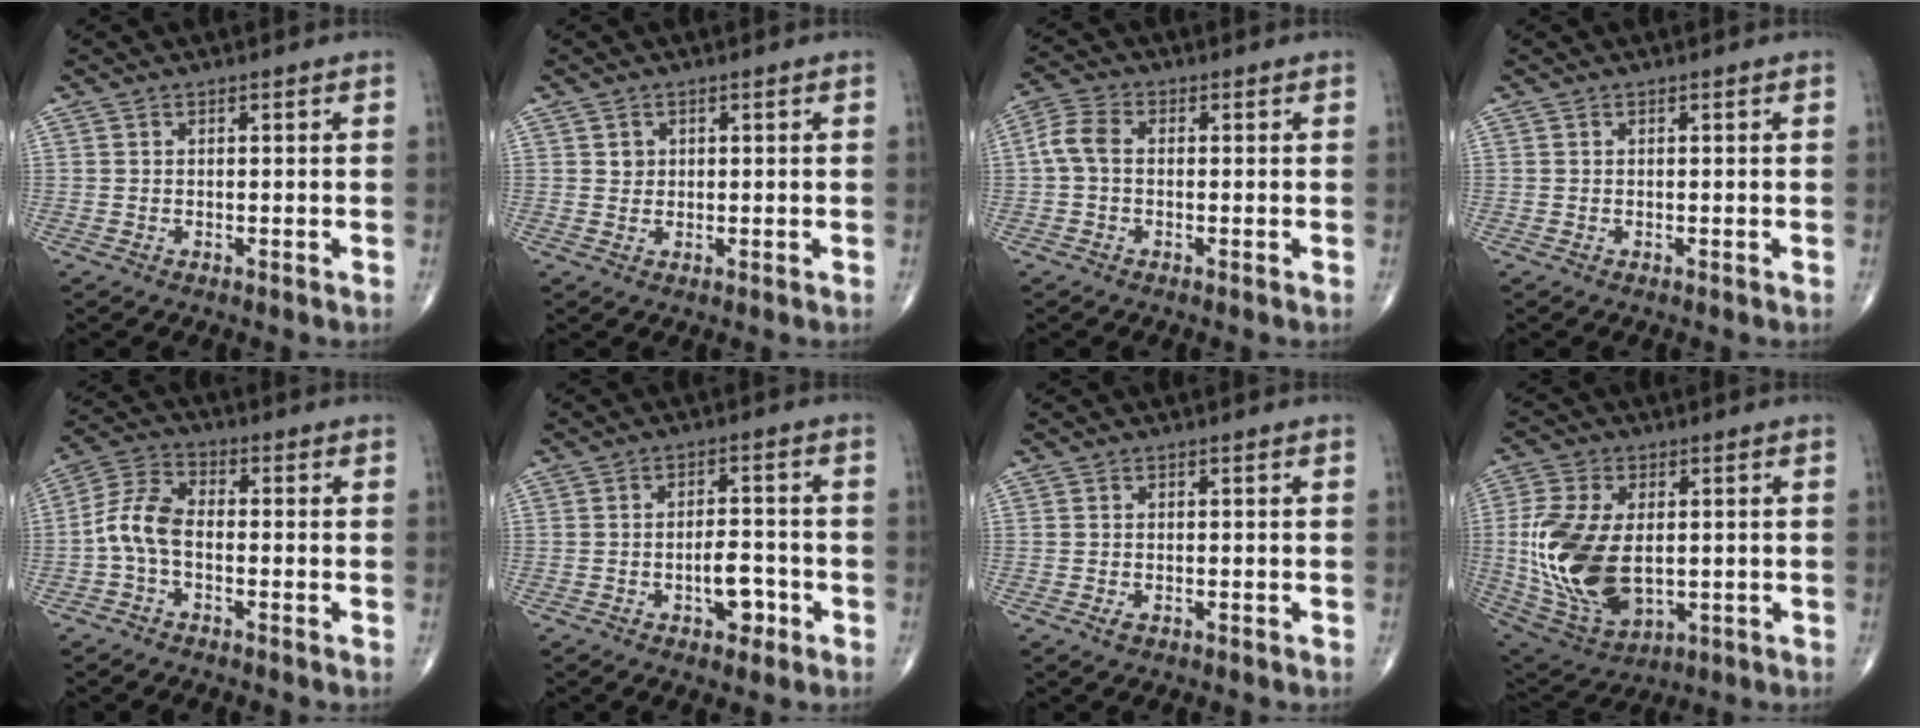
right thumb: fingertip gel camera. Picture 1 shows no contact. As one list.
[{"total": 1.5, "force": [0.5, 1.3, 0.4], "torque": [0.001, -0.001, 0.007]}, {"total": 4.8, "force": [-0.1, 3.2, 3.6], "torque": [-0.077, 0.014, -0.012]}, {"total": 0.0}, {"total": 7.2, "force": [-1.7, 3.9, 5.8], "torque": [-0.123, 0.028, -0.045]}, {"total": 5.6, "force": [-2.3, 2.9, 4.2], "torque": [-0.048, 0.020, -0.034]}, {"total": 1.3, "force": [-0.6, 0.7, 0.8], "torque": [-0.019, 0.002, -0.010]}, {"total": 18.8, "force": [-0.4, 11.1, 15.2], "torque": [-0.314, -0.013, 0.011]}]